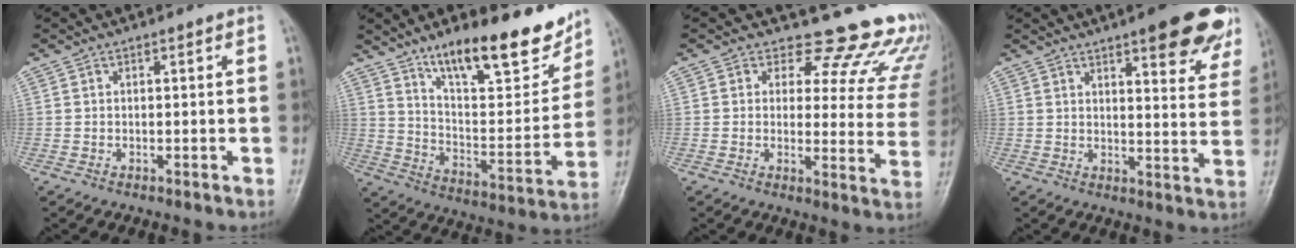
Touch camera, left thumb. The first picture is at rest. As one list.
[{"total": 20.8, "force": [14.6, 6.5, 13.3], "torque": [-0.154, -0.079, 0.236]}, {"total": 17.4, "force": [14.3, 7.9, 5.8], "torque": [-0.015, -0.106, 0.138]}, {"total": 15.2, "force": [9.5, 4.5, 11.0], "torque": [-0.099, -0.045, 0.113]}]